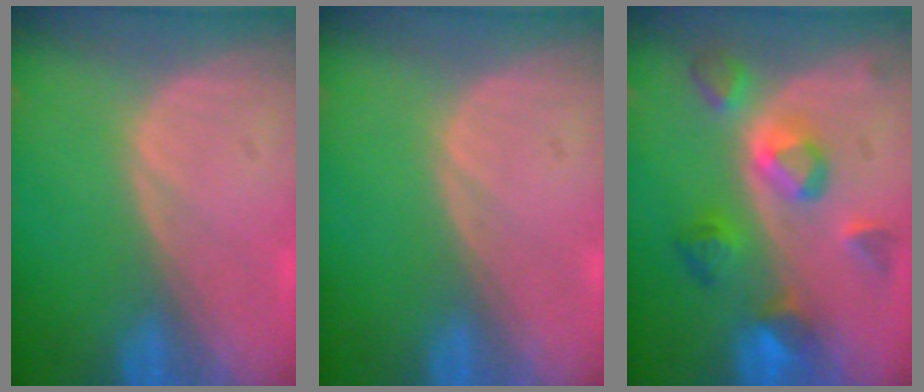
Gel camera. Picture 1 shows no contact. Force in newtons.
{"total": 0.0}
{"total": 7.5, "press": 7.1, "slide": 2.6}